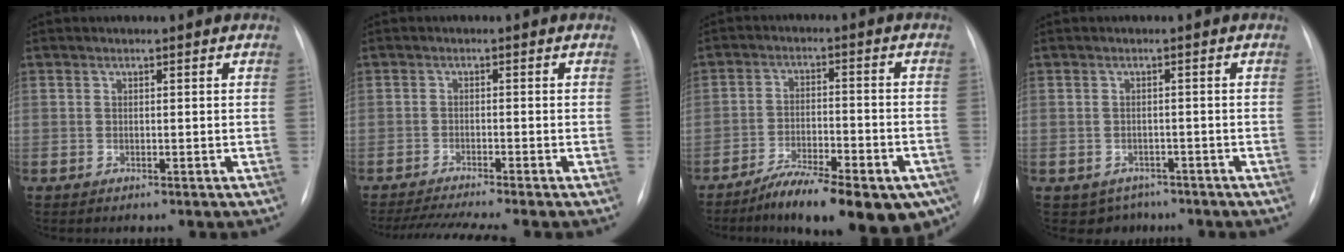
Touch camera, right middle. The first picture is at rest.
{"total": 7.4, "force": [-6.3, -1.2, 3.8], "torque": [-0.055, -0.016, -0.100]}
{"total": 17.7, "force": [-12.2, 4.9, 11.9], "torque": [-0.122, 0.007, -0.180]}
{"total": 3.3, "force": [-2.3, 2.4, 0.3], "torque": [-0.002, 0.008, -0.028]}